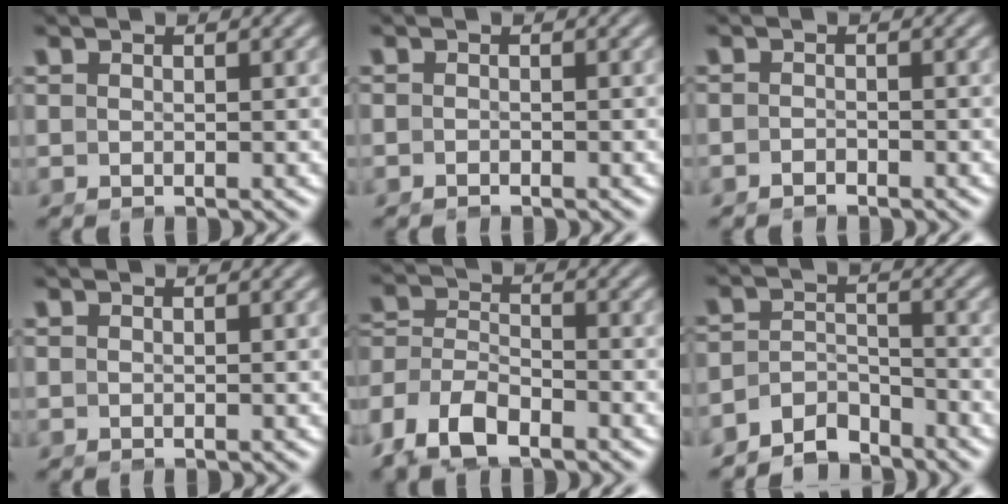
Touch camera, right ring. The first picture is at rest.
{"total": 0.8, "force": [-0.8, -0.2, -0.1], "torque": [-0.001, -0.008, -0.010]}
{"total": 1.3, "force": [-1.3, 0.0, -0.1], "torque": [0.000, -0.010, -0.019]}
{"total": 0.0}
{"total": 8.3, "force": [-3.8, 6.4, 3.5], "torque": [-0.104, -0.039, -0.056]}
{"total": 6.0, "force": [-4.7, 3.2, 2.0], "torque": [-0.037, -0.030, -0.071]}